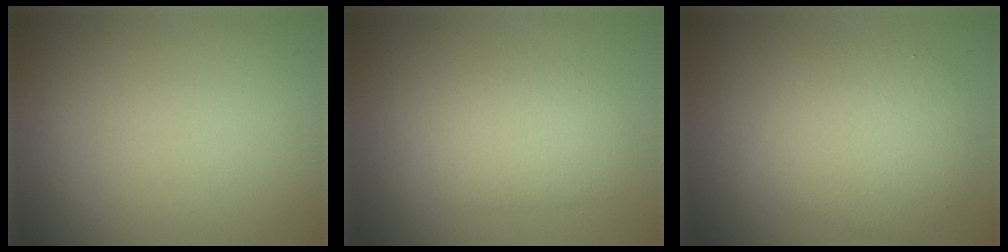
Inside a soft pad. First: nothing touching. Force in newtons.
{"total": 3.2, "press": 3.2, "slide": 0.3}
{"total": 5.2, "press": 5.2, "slide": 0.1}